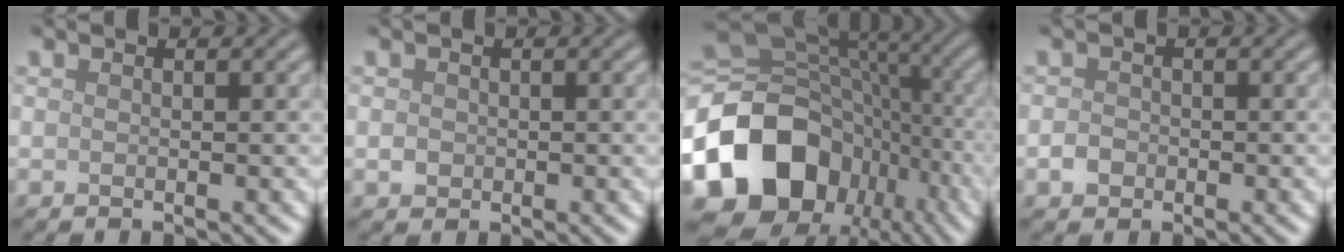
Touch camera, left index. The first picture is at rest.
{"total": 0.9, "force": [-0.1, 0.9, 0.3], "torque": [-0.001, -0.003, -0.004]}
{"total": 15.9, "force": [-6.1, 12.4, 8.0], "torque": [-0.161, -0.005, -0.115]}
{"total": 1.3, "force": [-0.6, 1.0, 0.5], "torque": [-0.007, 0.000, -0.013]}